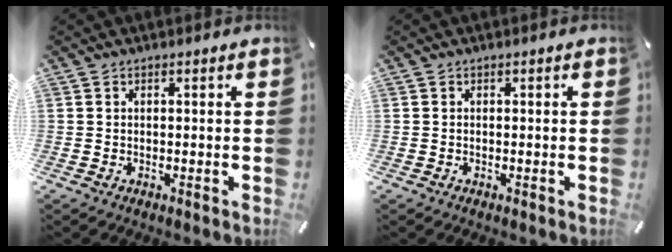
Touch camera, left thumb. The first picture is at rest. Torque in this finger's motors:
{"motor_torque": [-0.08, -0.08, -0.08, 0.08, 0.00]}